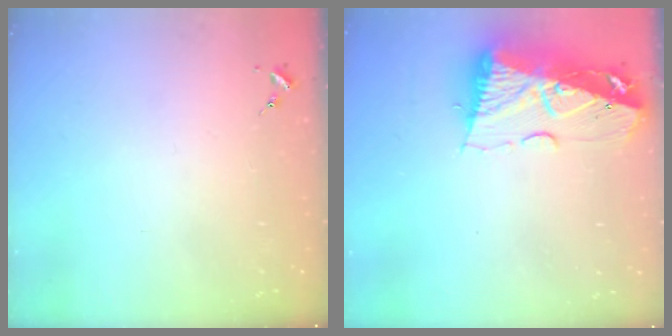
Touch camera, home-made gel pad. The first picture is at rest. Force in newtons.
{"total": 14.8, "press": 14.7, "slide": 1.8}